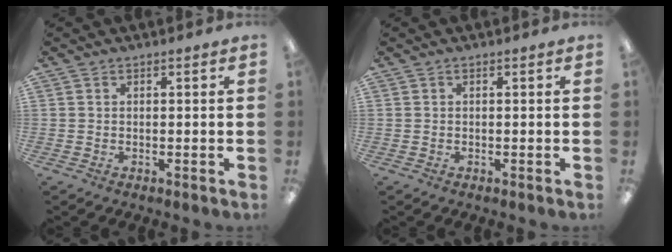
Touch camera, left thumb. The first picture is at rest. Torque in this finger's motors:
{"motor_torque": [-0.02, 0.02, 0.10, 0.06, 0.00]}